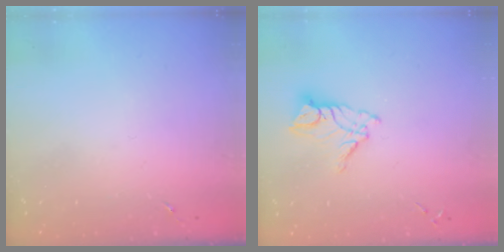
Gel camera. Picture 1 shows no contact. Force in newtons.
{"total": 10.7, "press": 10.6, "slide": 0.9}